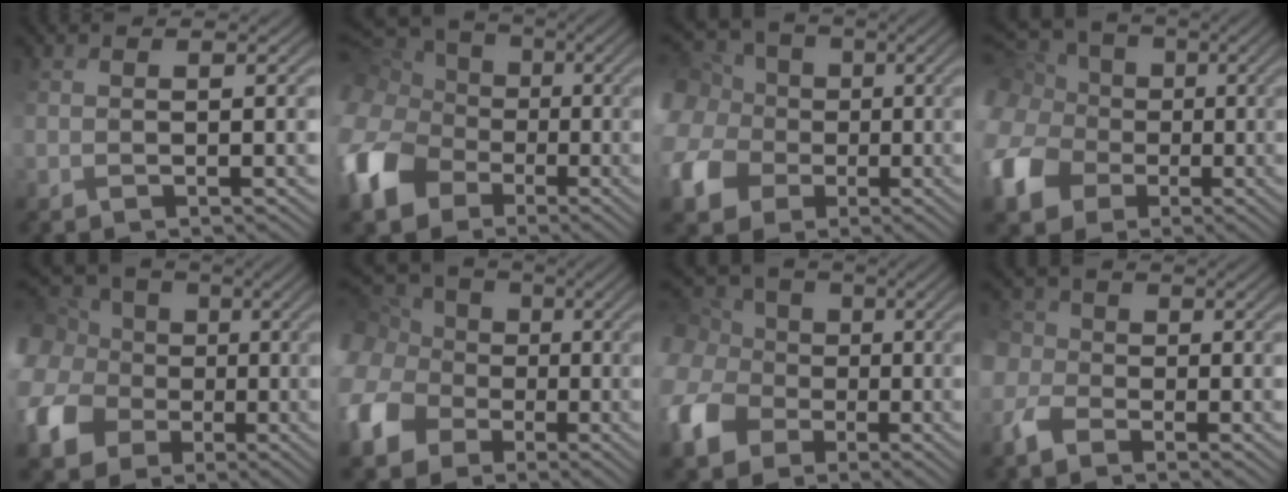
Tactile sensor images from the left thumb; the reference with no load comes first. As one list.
[{"total": 14.2, "force": [-1.0, 11.9, 7.7], "torque": [-0.245, -0.026, -0.004]}, {"total": 14.3, "force": [2.5, 12.5, 6.5], "torque": [-0.219, 0.012, 0.031]}, {"total": 14.4, "force": [1.7, 12.3, 7.3], "torque": [-0.229, -0.004, 0.032]}, {"total": 16.0, "force": [2.0, 14.0, 7.3], "torque": [-0.232, 0.000, 0.018]}, {"total": 14.5, "force": [0.1, 12.6, 7.3], "torque": [-0.225, -0.020, -0.014]}, {"total": 13.1, "force": [0.0, 11.4, 6.5], "torque": [-0.224, -0.008, -0.006]}, {"total": 3.6, "force": [-1.5, 2.9, 1.7], "torque": [-0.052, 0.008, -0.042]}]